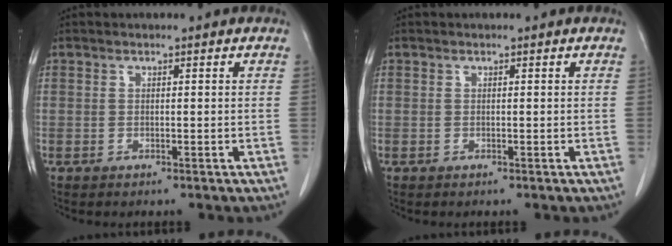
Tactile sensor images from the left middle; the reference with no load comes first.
{"total": 0.0}